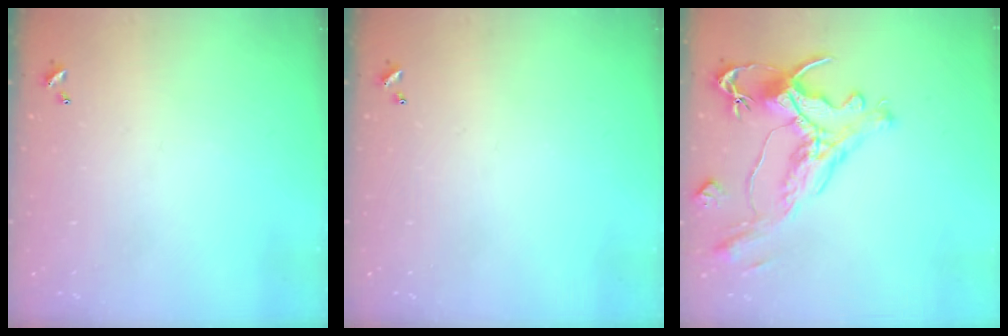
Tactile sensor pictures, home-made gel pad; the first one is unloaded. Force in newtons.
{"total": 0.0}
{"total": 1.6, "press": 1.0, "slide": 1.3}